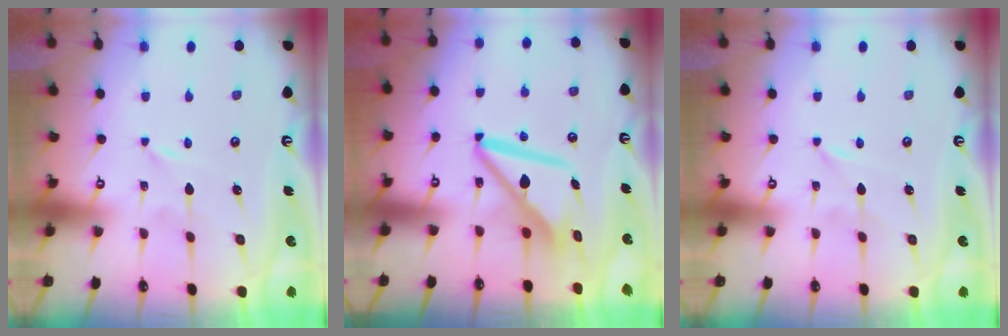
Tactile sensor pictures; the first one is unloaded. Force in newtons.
{"total": 10.6, "press": 10.5, "slide": 1.5}
{"total": 0.0}